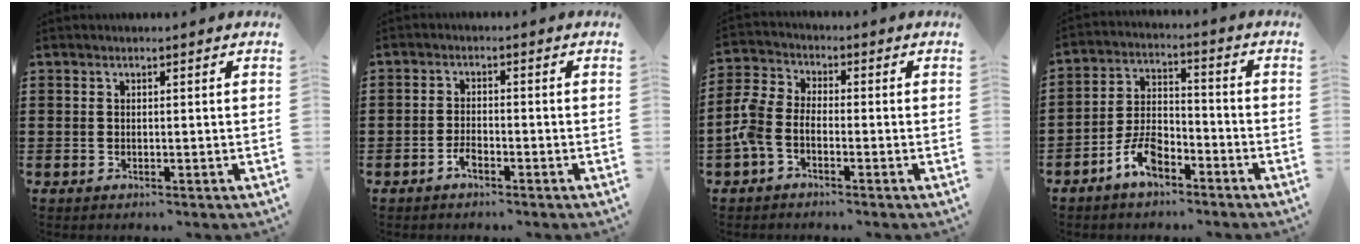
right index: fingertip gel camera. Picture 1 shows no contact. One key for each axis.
{"total": 2.3, "fx": -1.6, "fy": 1.0, "fz": 1.4, "tx": -0.034, "ty": 0.000, "tz": -0.032}
{"total": 4.7, "fx": -2.8, "fy": 2.4, "fz": 2.9, "tx": -0.094, "ty": -0.004, "tz": -0.067}
{"total": 6.5, "fx": -4.3, "fy": 3.1, "fz": 3.9, "tx": -0.089, "ty": 0.012, "tz": -0.085}